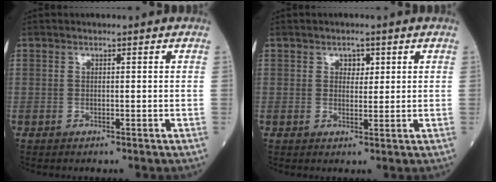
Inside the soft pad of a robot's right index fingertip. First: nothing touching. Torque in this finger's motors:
{"motor_torque": [0.02, 0.03, -0.01, 0.01]}